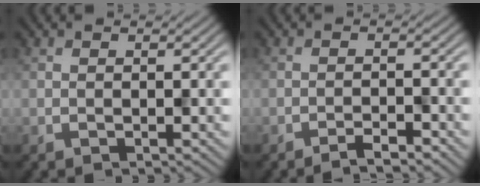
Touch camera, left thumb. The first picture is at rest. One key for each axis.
{"total": 2.4, "fx": -2.0, "fy": 0.1, "fz": 1.3, "tx": -0.021, "ty": 0.006, "tz": -0.037}